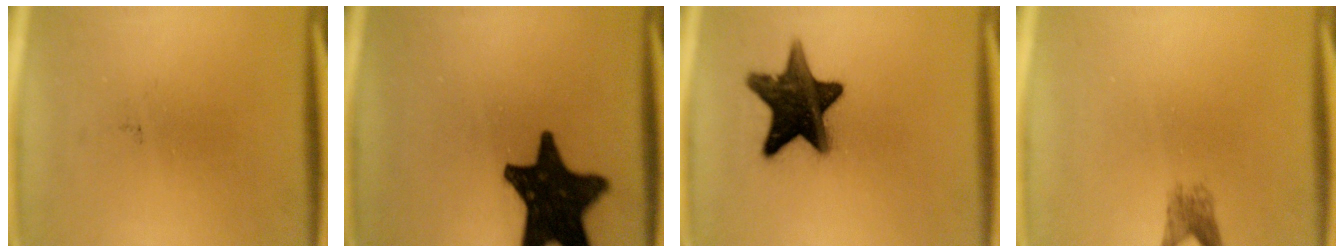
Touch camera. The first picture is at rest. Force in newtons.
{"total": 18.2}
{"total": 15.0}
{"total": 2.2}